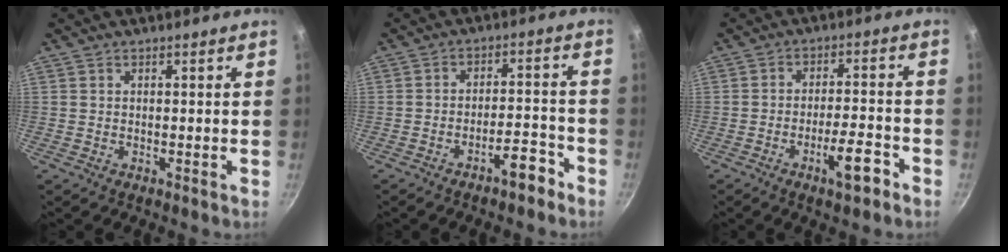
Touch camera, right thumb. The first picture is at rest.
{"total": 5.7, "force": [-4.1, 1.6, 3.6], "torque": [-0.039, 0.043, -0.056]}
{"total": 7.2, "force": [-4.0, 1.9, 5.7], "torque": [-0.081, 0.029, -0.059]}